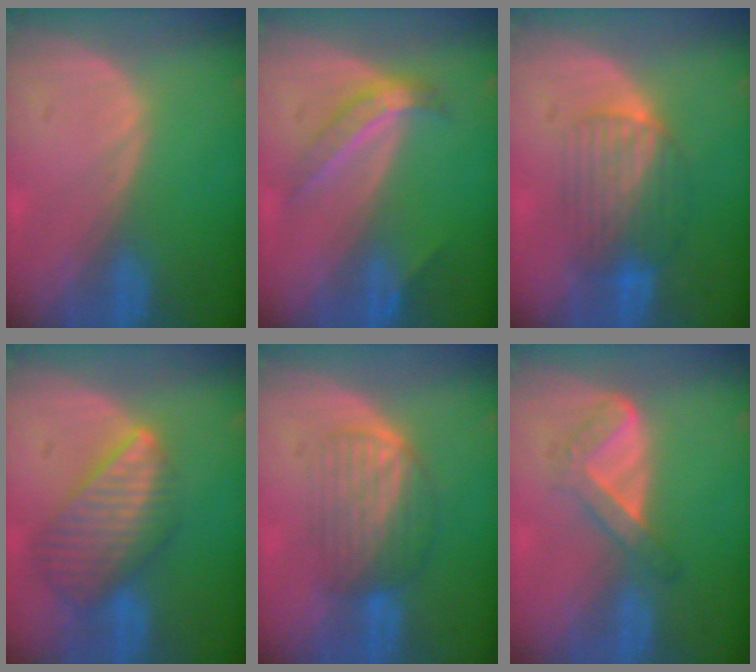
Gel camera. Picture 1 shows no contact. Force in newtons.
{"total": 4.5, "press": 4.3, "slide": 1.2}
{"total": 6.5, "press": 6.4, "slide": 1.0}
{"total": 8.9, "press": 7.8, "slide": 4.3}
{"total": 6.2, "press": 6.0, "slide": 1.5}
{"total": 4.5, "press": 4.2, "slide": 1.6}